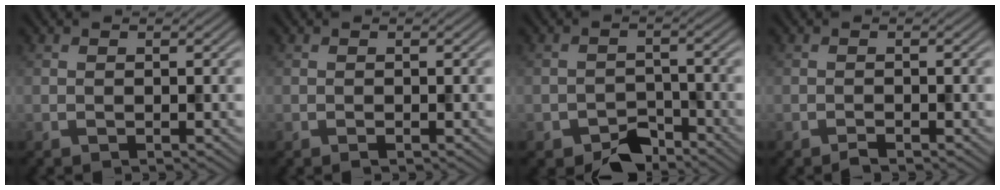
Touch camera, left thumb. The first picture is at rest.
{"total": 0.5, "force": [-0.3, 0.2, 0.4], "torque": [-0.006, -0.001, -0.004]}
{"total": 4.7, "force": [-3.6, 2.5, 1.8], "torque": [-0.026, -0.005, -0.066]}
{"total": 0.8, "force": [-0.7, 0.1, 0.4], "torque": [-0.006, 0.002, -0.014]}